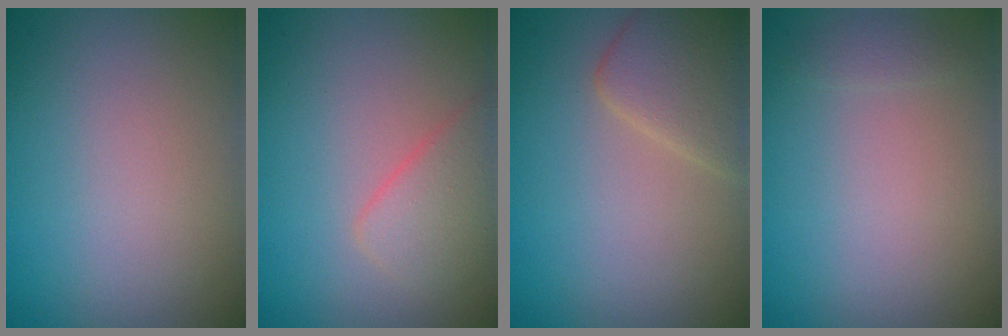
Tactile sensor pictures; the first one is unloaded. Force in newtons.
{"total": 2.6, "press": 2.6, "slide": 0.1}
{"total": 3.4, "press": 3.4, "slide": 0.2}
{"total": 0.7, "press": 0.7, "slide": 0.0}